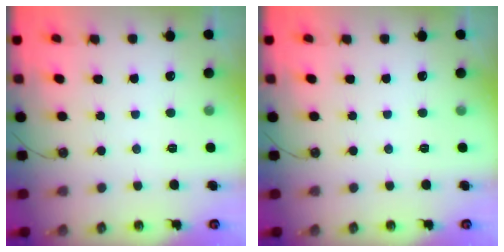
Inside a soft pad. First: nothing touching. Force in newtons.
{"total": 0.0}